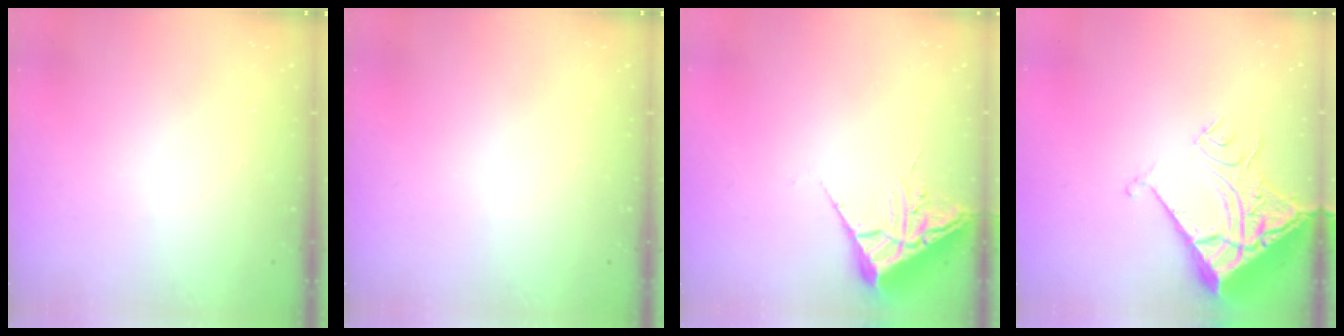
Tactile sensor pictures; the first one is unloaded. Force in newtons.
{"total": 0.0}
{"total": 7.0, "press": 7.0, "slide": 0.7}
{"total": 11.2, "press": 11.1, "slide": 1.5}